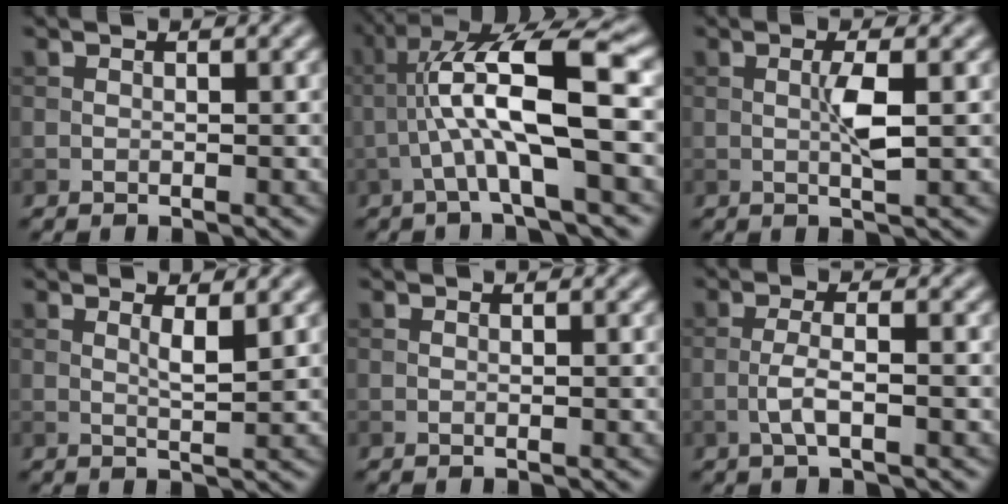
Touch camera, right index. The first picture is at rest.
{"total": 9.7, "force": [-0.6, 2.0, 9.5], "torque": [-0.168, 0.026, -0.013]}
{"total": 2.4, "force": [0.1, 0.3, 2.4], "torque": [-0.049, 0.003, 0.003]}
{"total": 1.7, "force": [0.9, 0.2, 1.5], "torque": [-0.027, -0.002, 0.014]}
{"total": 0.0}
{"total": 2.4, "force": [-0.9, 0.5, 2.2], "torque": [-0.046, 0.006, -0.022]}